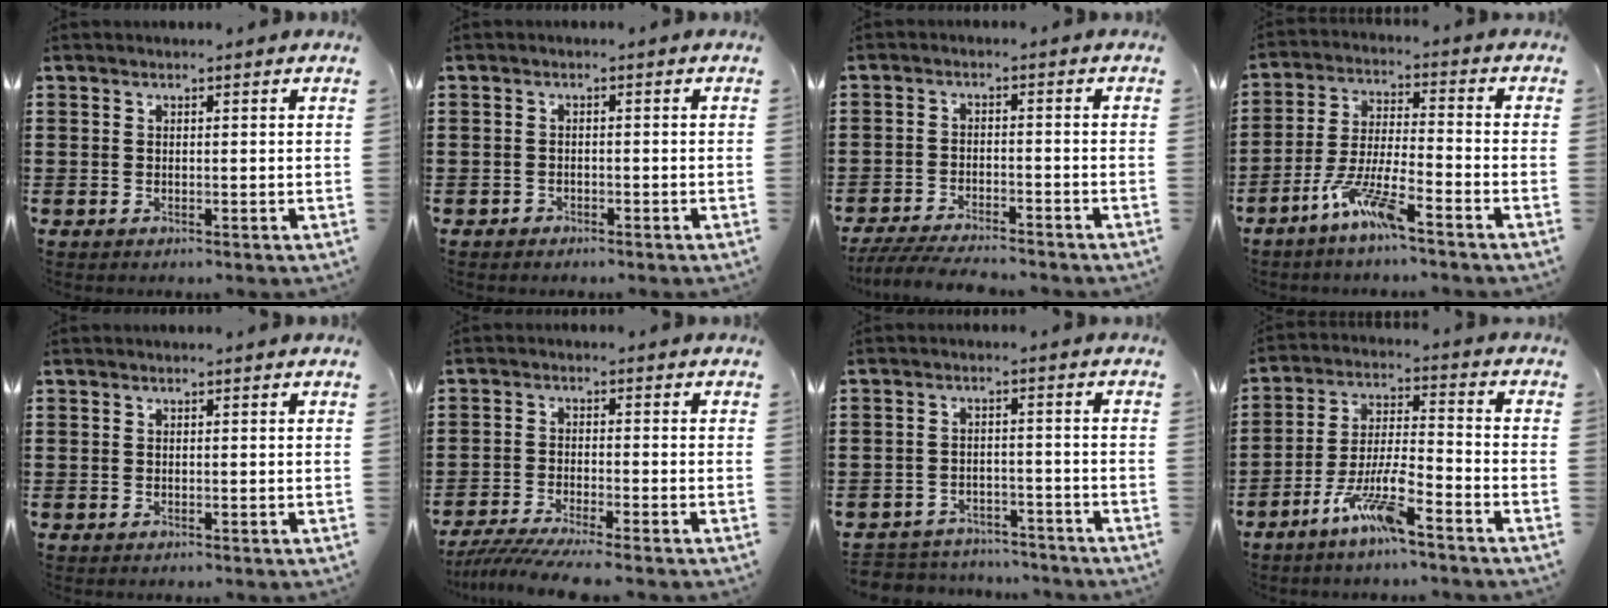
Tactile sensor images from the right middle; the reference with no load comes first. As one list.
[{"total": 1.1, "force": [-1.0, 0.5, 0.0], "torque": [-0.002, 0.002, -0.022]}, {"total": 4.7, "force": [-4.5, 0.3, 1.2], "torque": [-0.034, -0.009, -0.093]}, {"total": 7.9, "force": [-5.7, 0.8, 5.5], "torque": [-0.120, -0.008, -0.110]}, {"total": 0.0}, {"total": 4.6, "force": [-4.3, -0.2, 1.6], "torque": [-0.042, -0.016, -0.087]}, {"total": 3.9, "force": [-3.8, 0.6, -0.2], "torque": [-0.004, 0.002, -0.083]}, {"total": 8.8, "force": [-6.0, 1.2, 6.4], "torque": [-0.141, -0.004, -0.116]}]